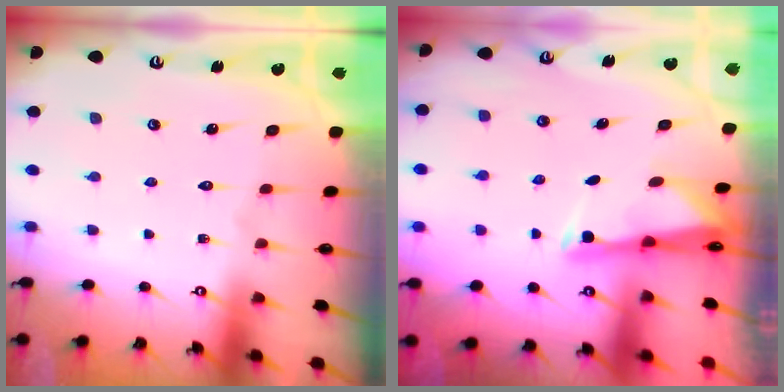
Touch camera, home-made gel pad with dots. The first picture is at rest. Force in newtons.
{"total": 2.5, "press": 2.5, "slide": 0.3}